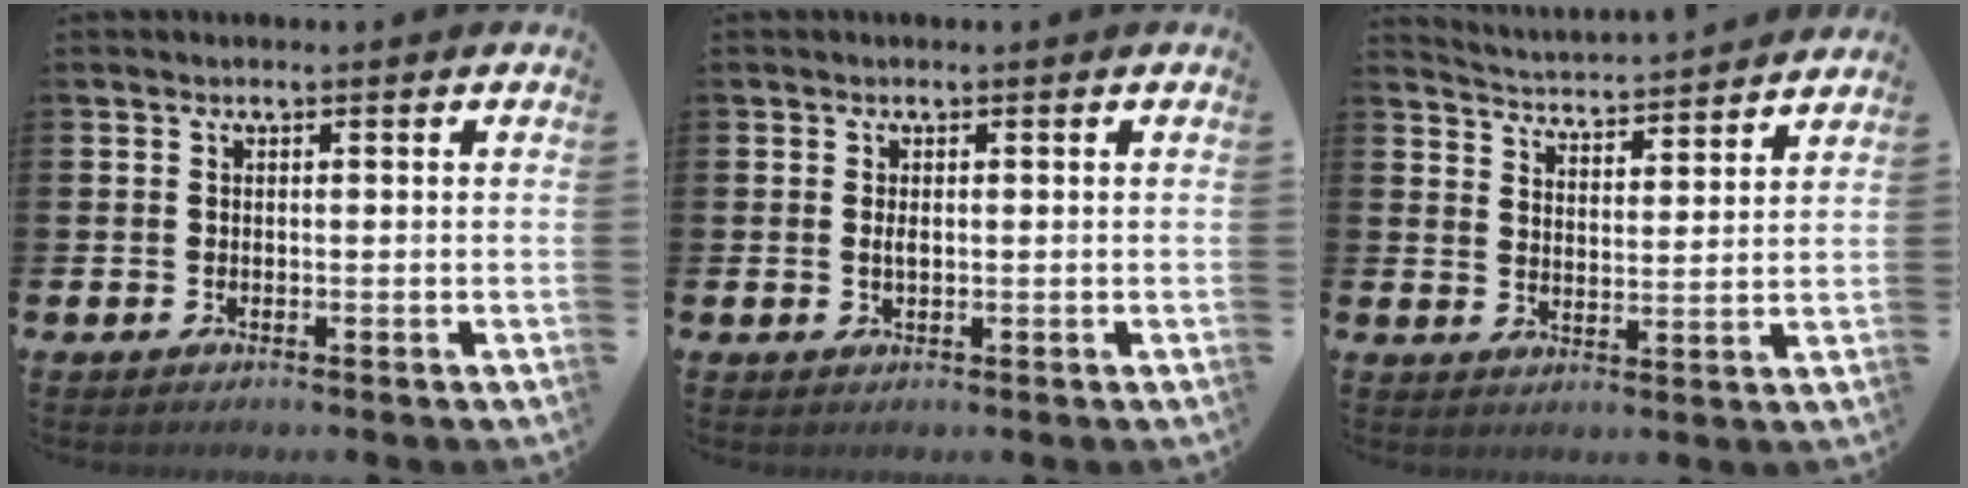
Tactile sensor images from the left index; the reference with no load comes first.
{"total": 0.9, "force": [0.2, 0.4, 0.8], "torque": [-0.015, 0.003, 0.002]}
{"total": 4.3, "force": [4.3, 0.0, -0.1], "torque": [-0.020, -0.038, 0.072]}